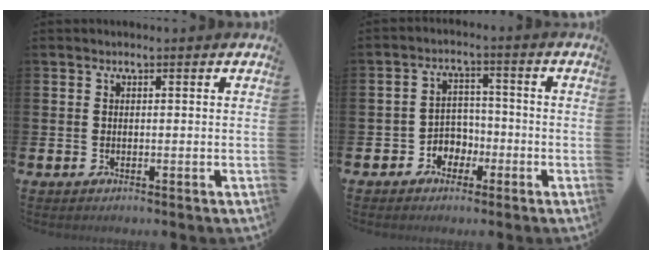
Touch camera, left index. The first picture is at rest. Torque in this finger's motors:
{"motor_torque": [0.21, 0.28, 0.02, 0.01]}